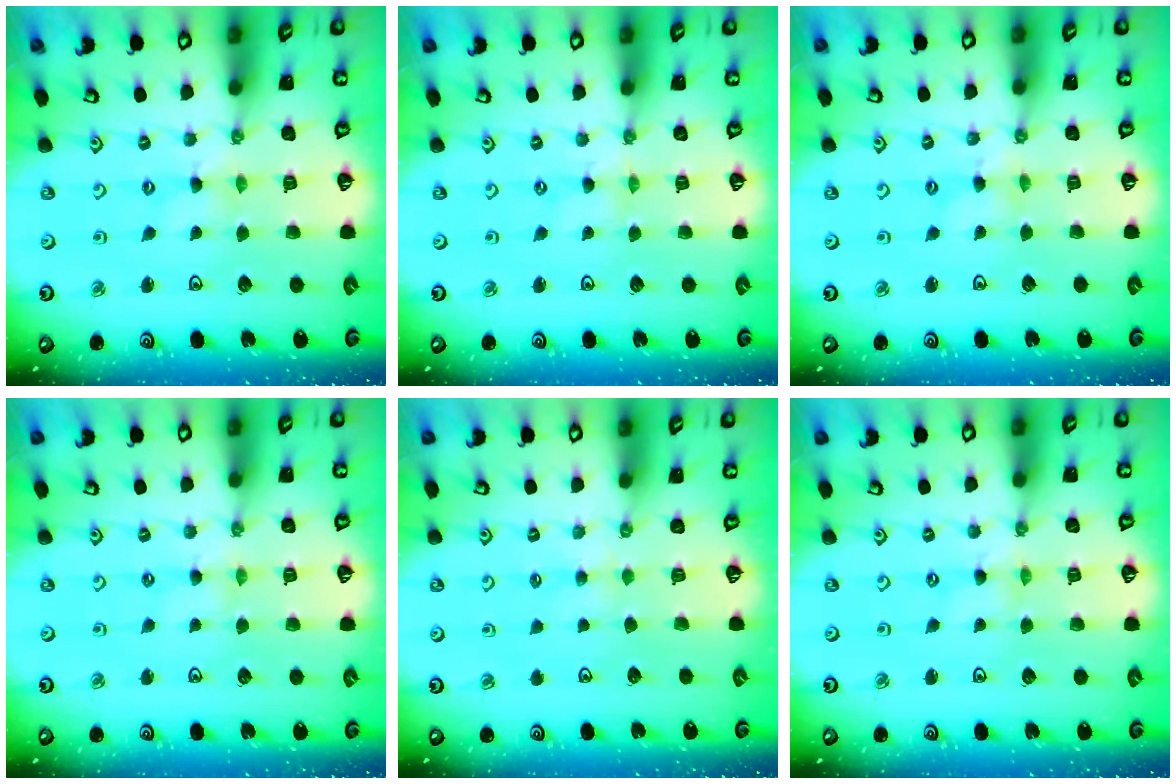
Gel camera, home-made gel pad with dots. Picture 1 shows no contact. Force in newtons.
{"total": 0.0}
{"total": 1.3, "press": 1.3, "slide": 0.3}
{"total": 1.6, "press": 1.5, "slide": 0.4}
{"total": 2.0, "press": 2.0, "slide": 0.4}
{"total": 0.0}